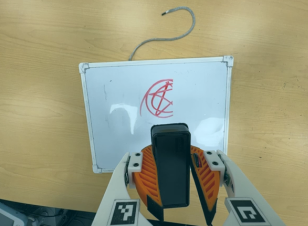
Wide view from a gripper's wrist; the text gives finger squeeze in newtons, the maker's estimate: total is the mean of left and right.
{"total": 11.6, "left": 11.6, "right": 11.5}